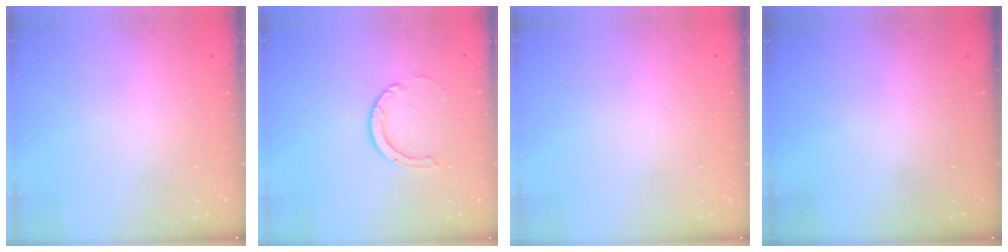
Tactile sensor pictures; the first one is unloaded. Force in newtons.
{"total": 4.6, "press": 4.6, "slide": 0.3}
{"total": 2.6, "press": 2.6, "slide": 0.2}
{"total": 0.0}